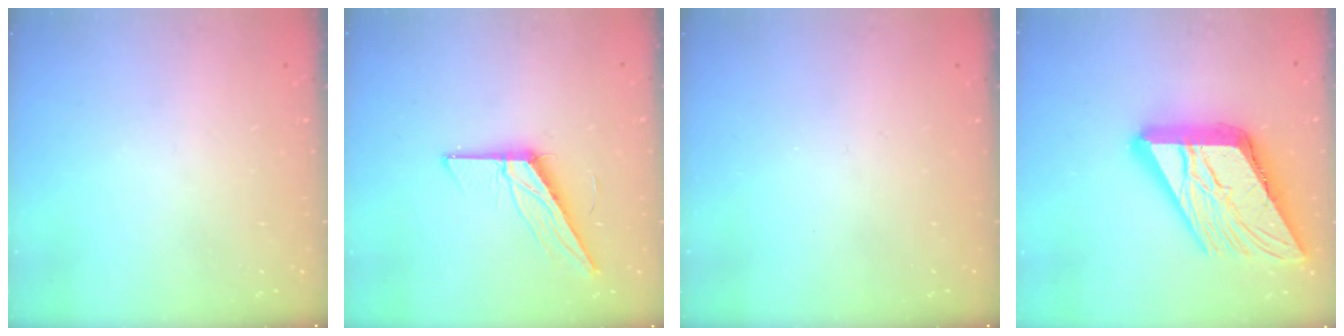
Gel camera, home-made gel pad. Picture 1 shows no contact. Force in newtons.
{"total": 11.5, "press": 11.5, "slide": 0.2}
{"total": 0.0}
{"total": 24.2, "press": 24.1, "slide": 2.8}